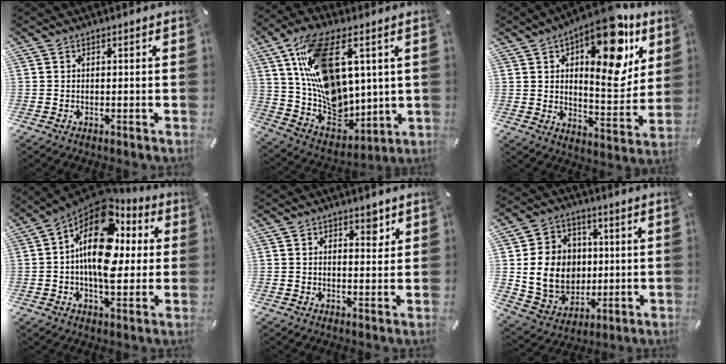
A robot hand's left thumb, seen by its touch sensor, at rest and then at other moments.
{"total": 19.8, "force": [7.0, 12.1, 14.0], "torque": [-0.261, -0.032, 0.132]}
{"total": 19.9, "force": [10.1, 9.0, 14.7], "torque": [-0.182, -0.064, 0.159]}
{"total": 20.1, "force": [3.5, 12.0, 15.7], "torque": [-0.273, -0.030, 0.054]}
{"total": 3.6, "force": [1.9, 2.2, 2.1], "torque": [-0.014, -0.012, 0.026]}
{"total": 14.2, "force": [0.6, 12.8, 6.0], "torque": [-0.121, 0.005, 0.023]}